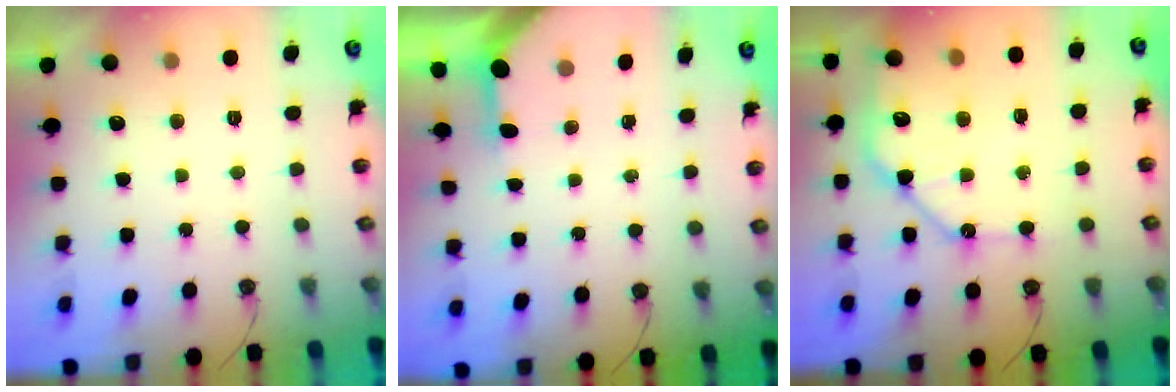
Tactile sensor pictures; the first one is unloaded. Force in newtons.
{"total": 2.9, "press": 2.9, "slide": 0.3}
{"total": 12.3, "press": 12.2, "slide": 1.6}